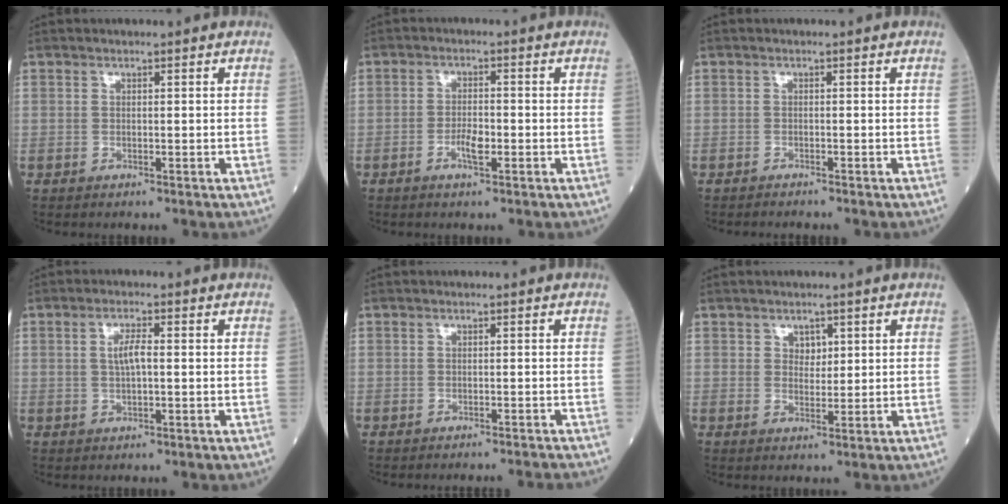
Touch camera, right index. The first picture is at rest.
{"total": 3.1, "force": [-1.2, 0.8, 2.7], "torque": [-0.053, 0.002, -0.023]}
{"total": 1.4, "force": [-1.3, -0.3, 0.4], "torque": [-0.010, -0.004, -0.016]}
{"total": 3.0, "force": [0.2, 0.7, 2.9], "torque": [-0.058, 0.007, 0.005]}
{"total": 4.1, "force": [-3.9, -1.0, 0.7], "torque": [-0.005, -0.012, -0.045]}
{"total": 2.1, "force": [1.0, 1.5, 1.1], "torque": [-0.010, -0.003, 0.014]}